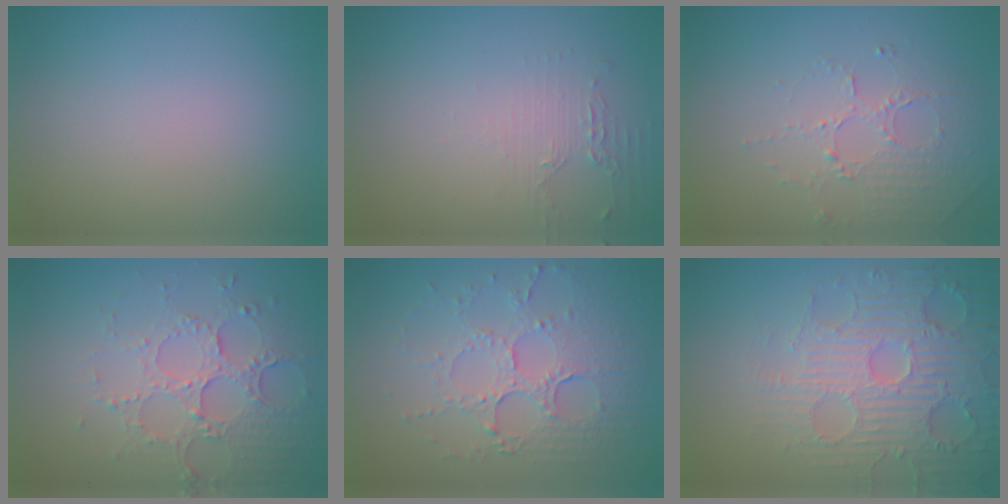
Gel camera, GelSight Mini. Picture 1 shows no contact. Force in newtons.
{"total": 1.5, "press": 1.5, "slide": 0.4}
{"total": 1.9, "press": 1.5, "slide": 1.1}
{"total": 5.3, "press": 3.9, "slide": 3.6}
{"total": 5.6, "press": 3.9, "slide": 4.0}
{"total": 6.2, "press": 5.5, "slide": 2.8}